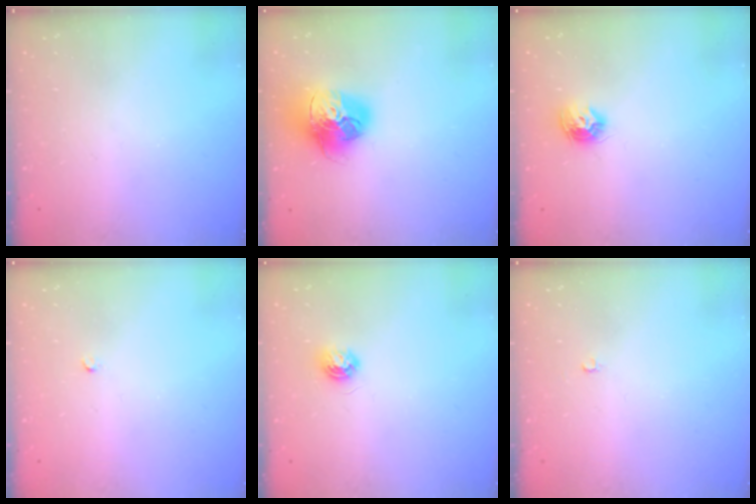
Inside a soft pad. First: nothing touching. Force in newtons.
{"total": 18.4, "press": 18.3, "slide": 1.8}
{"total": 8.3, "press": 8.3, "slide": 0.2}
{"total": 2.0, "press": 2.0, "slide": 0.3}
{"total": 4.8, "press": 4.8, "slide": 0.6}
{"total": 2.1, "press": 2.1, "slide": 0.2}